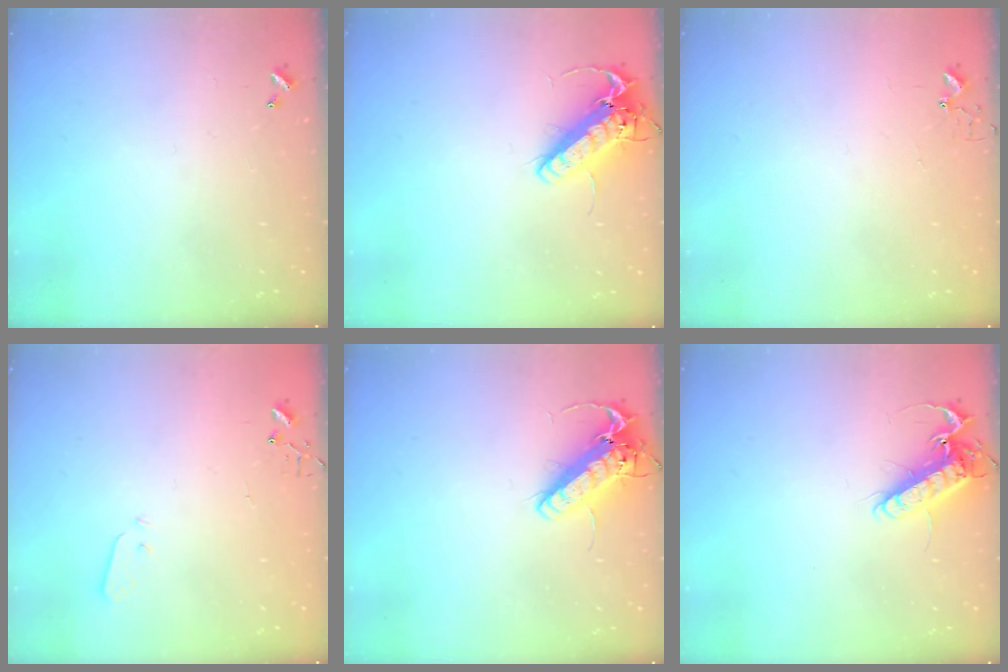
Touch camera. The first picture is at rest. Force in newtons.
{"total": 14.8, "press": 14.5, "slide": 2.9}
{"total": 2.7, "press": 2.7, "slide": 0.2}
{"total": 2.2, "press": 2.1, "slide": 0.3}
{"total": 14.8, "press": 14.5, "slide": 2.9}
{"total": 13.7, "press": 13.5, "slide": 2.3}